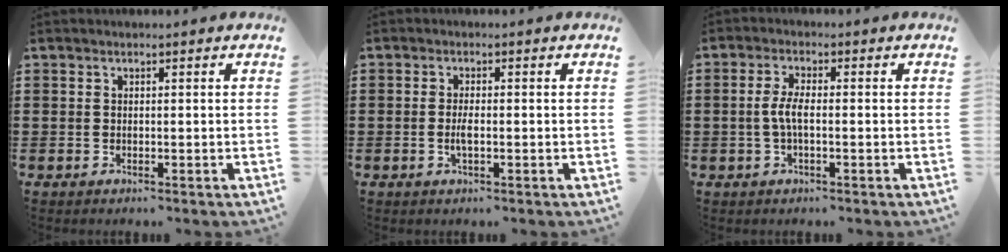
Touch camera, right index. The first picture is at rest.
{"total": 2.1, "force": [-0.4, 0.6, 1.9], "torque": [-0.043, -0.002, -0.010]}
{"total": 3.7, "force": [-0.5, 1.0, 3.5], "torque": [-0.086, -0.005, -0.019]}